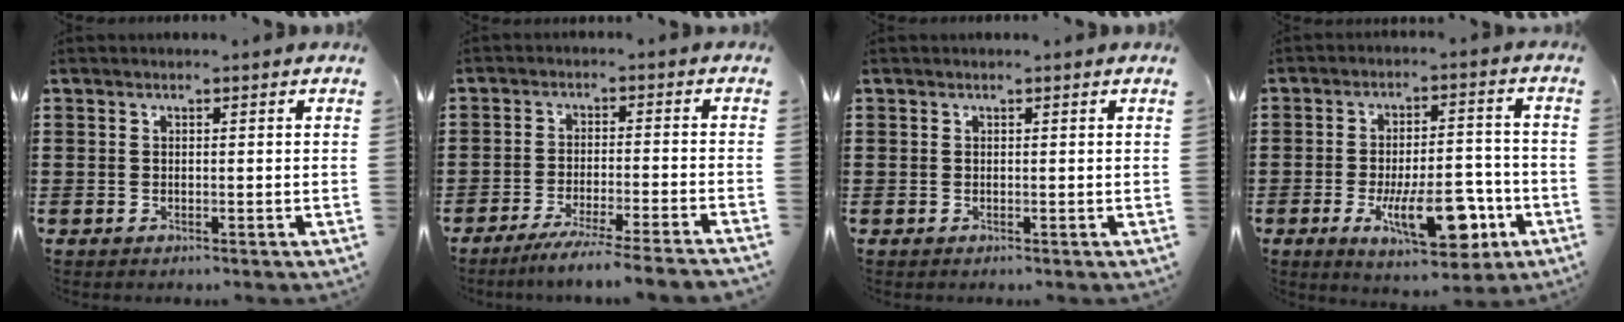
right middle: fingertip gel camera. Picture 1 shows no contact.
{"total": 4.9, "force": [-4.4, -0.6, 2.1], "torque": [-0.039, -0.015, -0.085]}
{"total": 0.0}
{"total": 13.0, "force": [-5.2, 5.5, 10.5], "torque": [-0.175, 0.000, -0.087]}